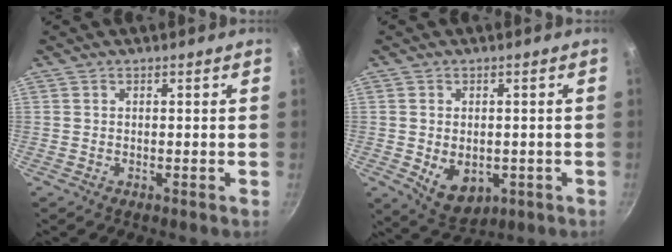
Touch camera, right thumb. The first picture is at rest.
{"total": 7.7, "force": [-1.2, 5.4, 5.4], "torque": [-0.067, -0.009, -0.002]}